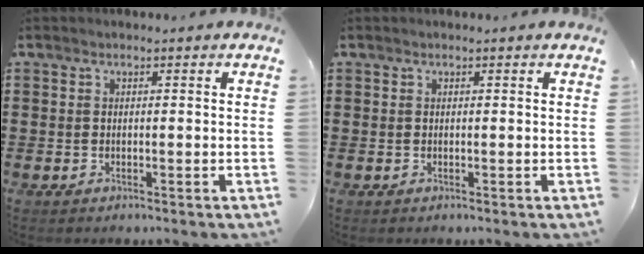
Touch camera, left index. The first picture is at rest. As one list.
[{"total": 0.0}]